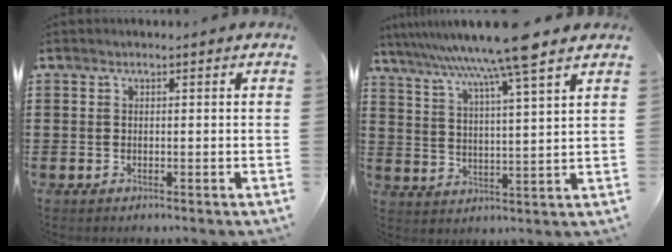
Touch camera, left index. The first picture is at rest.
{"total": 9.3, "force": [7.9, -1.1, 4.9], "torque": [-0.122, -0.038, 0.129]}